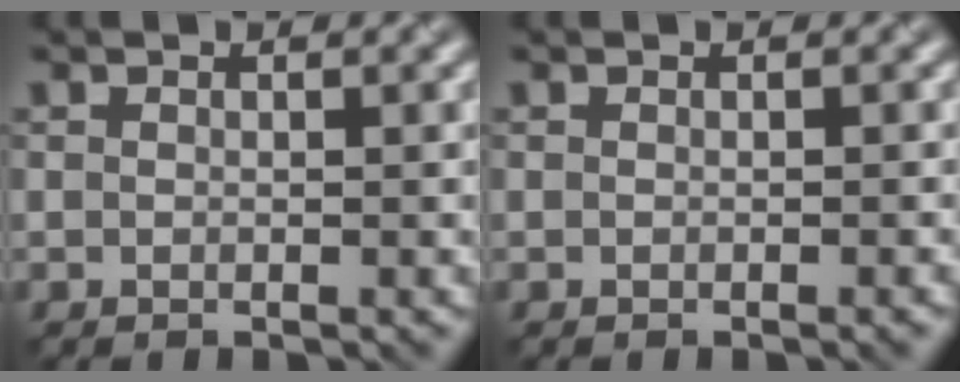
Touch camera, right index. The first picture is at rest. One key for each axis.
{"total": 0.5, "fx": -0.3, "fy": 0.2, "fz": 0.4, "tx": -0.002, "ty": -0.001, "tz": -0.006}